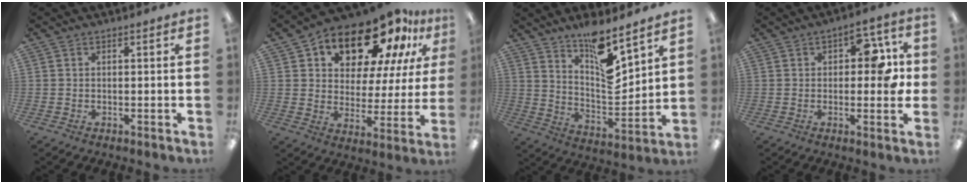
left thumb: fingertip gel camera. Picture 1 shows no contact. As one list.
[{"total": 18.0, "force": [13.5, 8.4, 8.3], "torque": [-0.139, -0.096, 0.231]}, {"total": 11.8, "force": [9.4, 2.9, 6.4], "torque": [-0.095, -0.076, 0.164]}, {"total": 9.1, "force": [2.1, 5.2, 7.2], "torque": [-0.079, -0.002, 0.031]}]